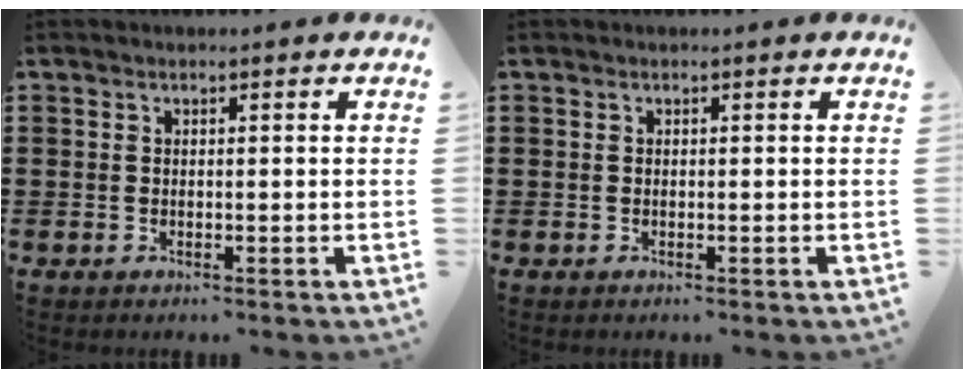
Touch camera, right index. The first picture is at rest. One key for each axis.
{"total": 0.0}